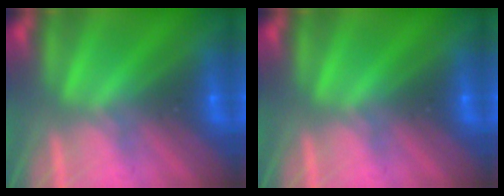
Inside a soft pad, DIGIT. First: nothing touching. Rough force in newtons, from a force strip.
{"total": 0.0}